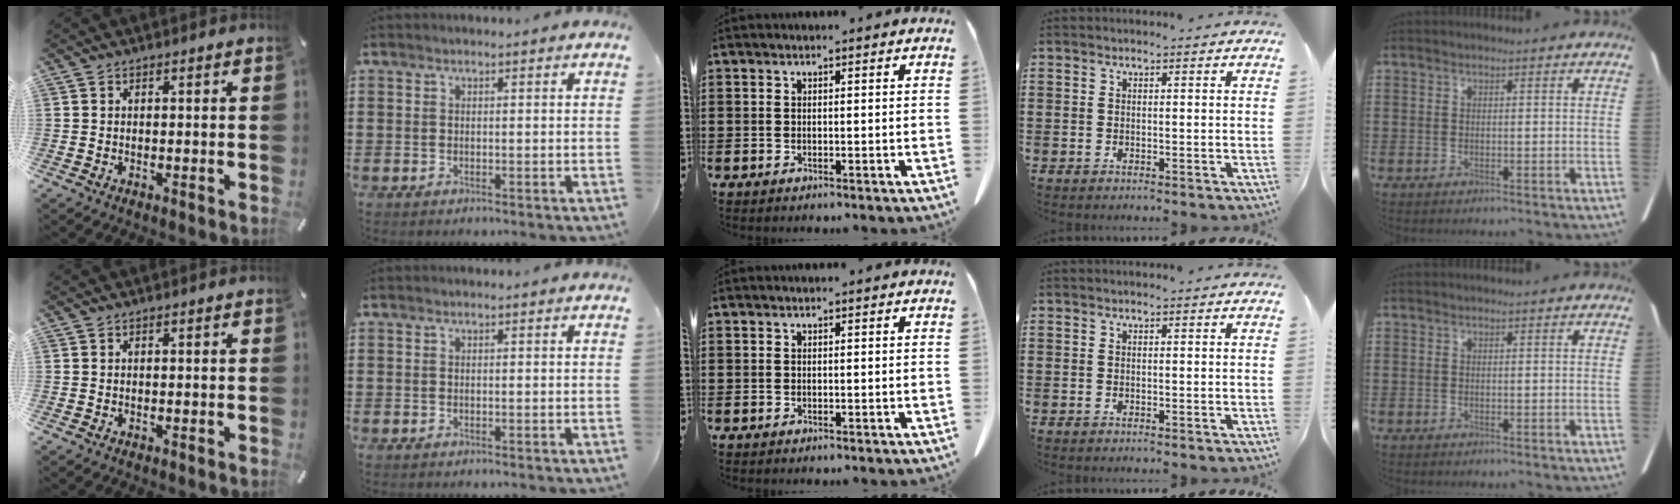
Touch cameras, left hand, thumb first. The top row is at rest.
{}